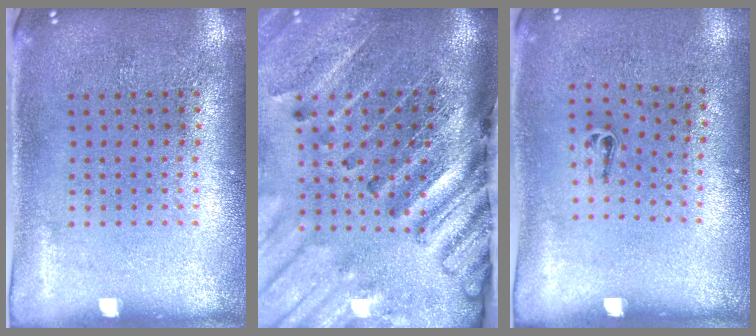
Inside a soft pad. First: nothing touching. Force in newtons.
{"total": 4.5, "press": 3.3, "slide": 3.1}
{"total": 0.5, "press": 0.2, "slide": 0.5}